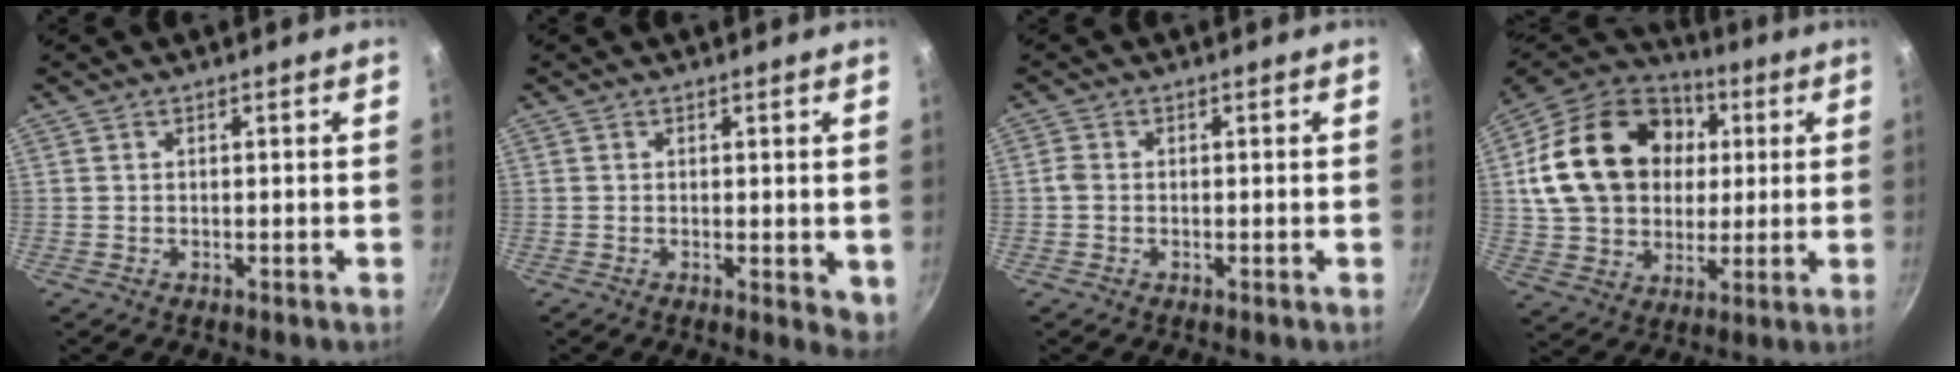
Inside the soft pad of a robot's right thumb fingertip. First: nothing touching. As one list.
[{"total": 3.6, "force": [0.1, 1.7, 3.2], "torque": [-0.037, -0.009, 0.003]}, {"total": 1.4, "force": [-0.3, 1.1, 0.8], "torque": [-0.019, 0.004, -0.008]}, {"total": 24.6, "force": [4.6, 18.8, 15.1], "torque": [-0.246, 0.019, 0.085]}]